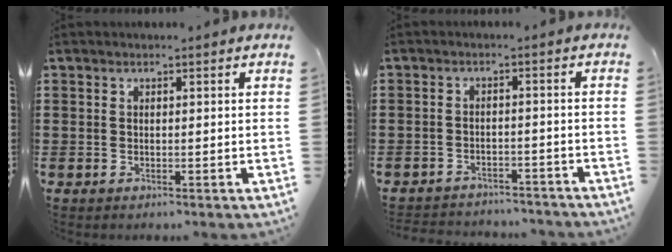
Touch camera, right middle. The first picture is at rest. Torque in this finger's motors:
{"motor_torque": [0.07, -0.02, 0.14, 0.06]}